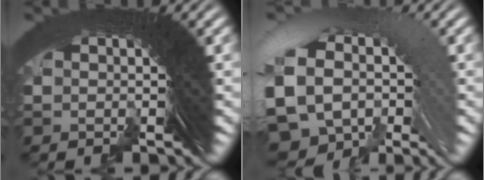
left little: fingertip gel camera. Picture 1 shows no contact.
{"total": 19.1, "force": [-0.7, -4.6, -18.5], "torque": [0.236, 0.018, -0.024]}